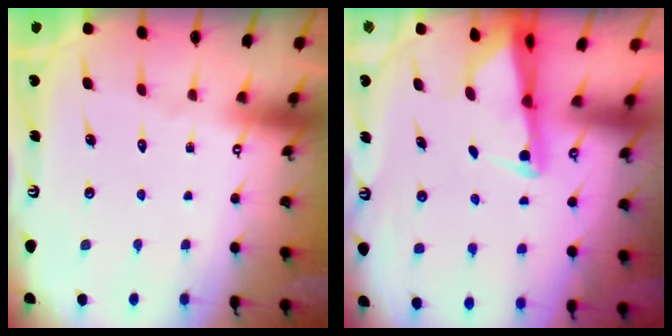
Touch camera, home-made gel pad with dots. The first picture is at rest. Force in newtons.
{"total": 2.7, "press": 2.6, "slide": 0.5}